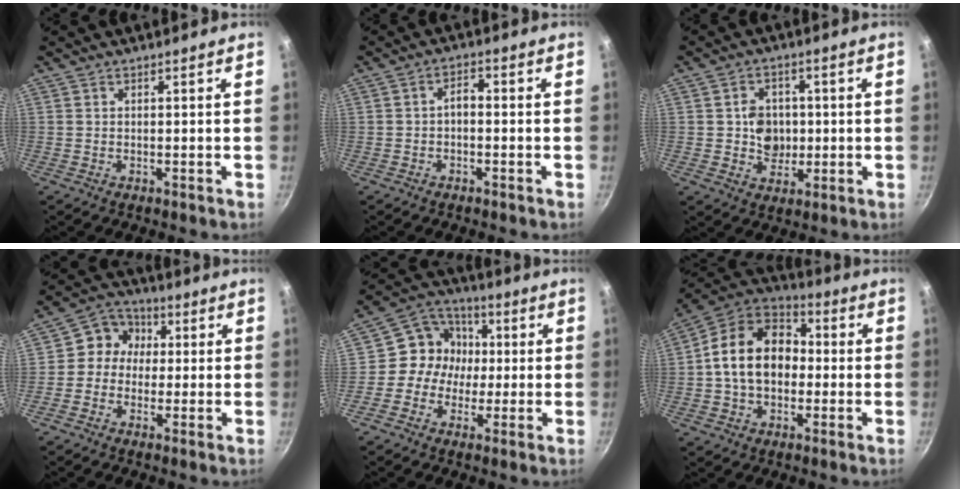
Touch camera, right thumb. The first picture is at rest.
{"total": 2.4, "force": [-0.8, 1.3, 1.9], "torque": [-0.027, 0.018, -0.017]}
{"total": 6.9, "force": [0.2, 5.9, 3.5], "torque": [-0.026, 0.000, 0.003]}
{"total": 7.3, "force": [0.4, 6.7, 2.7], "torque": [-0.012, 0.021, -0.016]}
{"total": 10.0, "force": [-0.1, 9.2, 4.0], "torque": [-0.025, 0.029, -0.023]}
{"total": 16.4, "force": [0.0, 12.1, 11.2], "torque": [-0.158, 0.038, -0.020]}